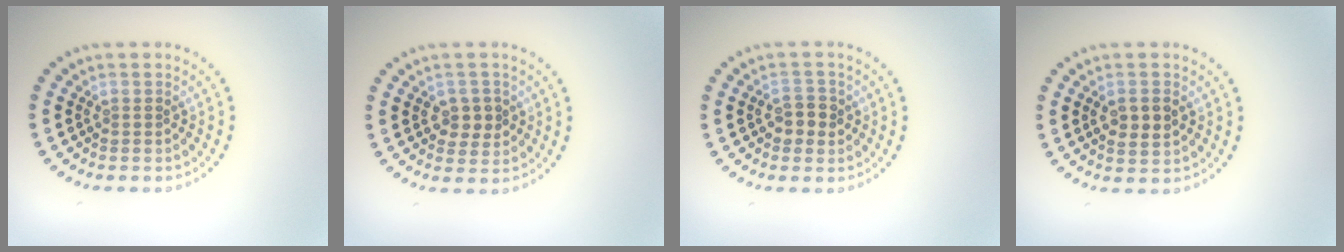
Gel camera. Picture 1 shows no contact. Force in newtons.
{"total": 2.2, "press": 2.2, "slide": 0.5}
{"total": 2.2, "press": 2.2, "slide": 0.3}
{"total": 2.5, "press": 2.5, "slide": 0.5}